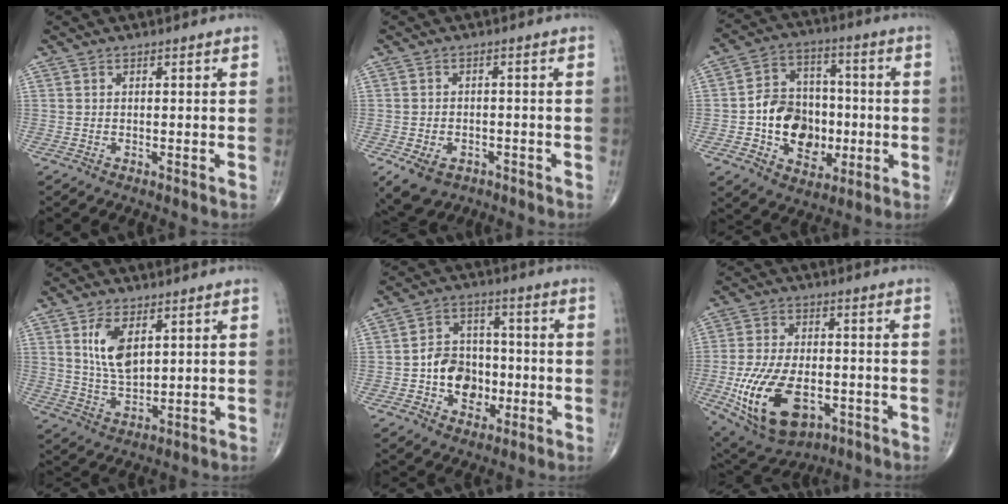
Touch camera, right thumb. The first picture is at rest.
{"total": 7.1, "force": [-3.6, 4.9, 3.6], "torque": [-0.061, 0.014, -0.047]}
{"total": 15.6, "force": [-2.5, 11.8, 10.0], "torque": [-0.109, 0.028, -0.037]}
{"total": 8.5, "force": [3.0, 4.5, 6.6], "torque": [-0.110, -0.016, 0.065]}
{"total": 11.2, "force": [-2.2, 8.7, 6.7], "torque": [-0.063, 0.029, -0.037]}
{"total": 18.3, "force": [-5.5, 10.5, 13.9], "torque": [-0.253, 0.007, -0.078]}